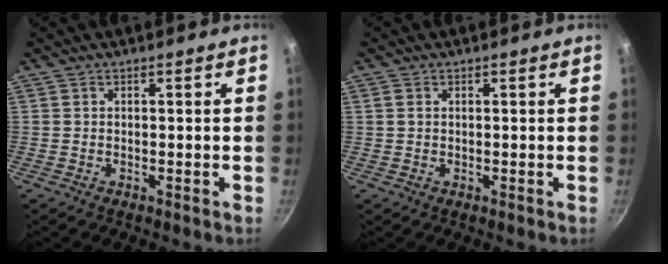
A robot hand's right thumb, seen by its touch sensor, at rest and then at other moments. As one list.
[{"total": 1.1, "force": [0.4, 0.8, 0.6], "torque": [-0.012, 0.002, 0.005]}]